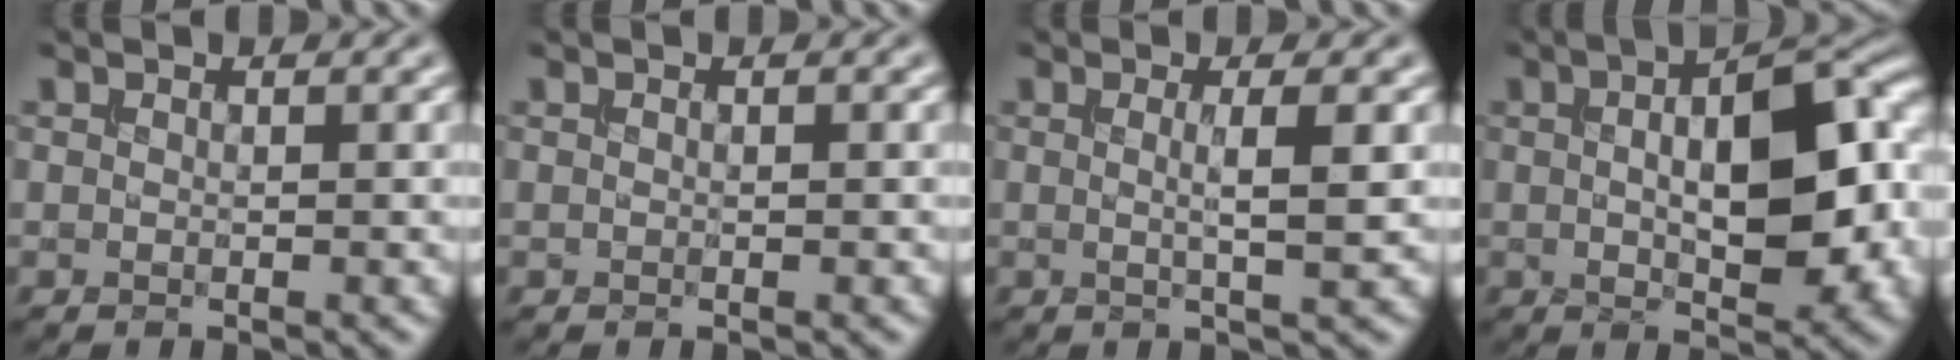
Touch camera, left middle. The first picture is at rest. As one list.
[{"total": 0.0}, {"total": 3.0, "force": [0.1, 0.6, 2.9], "torque": [-0.042, -0.001, 0.000]}, {"total": 11.4, "force": [0.9, 4.7, 10.4], "torque": [-0.129, 0.012, 0.016]}]